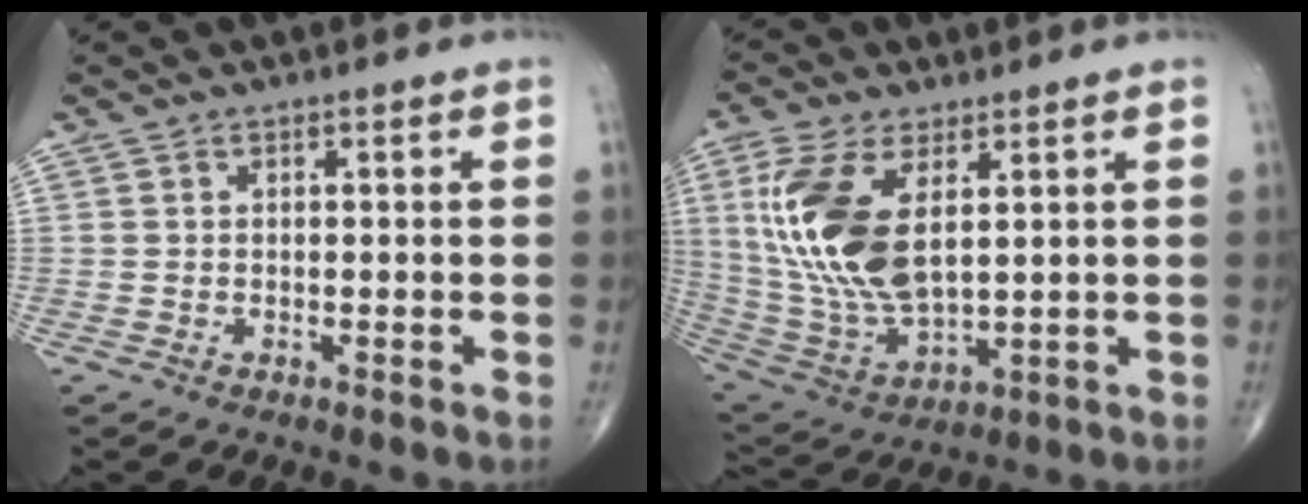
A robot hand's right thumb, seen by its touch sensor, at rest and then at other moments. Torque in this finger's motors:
{"motor_torque": [-0.09, 2.87, 1.88, 0.84, 0.43]}